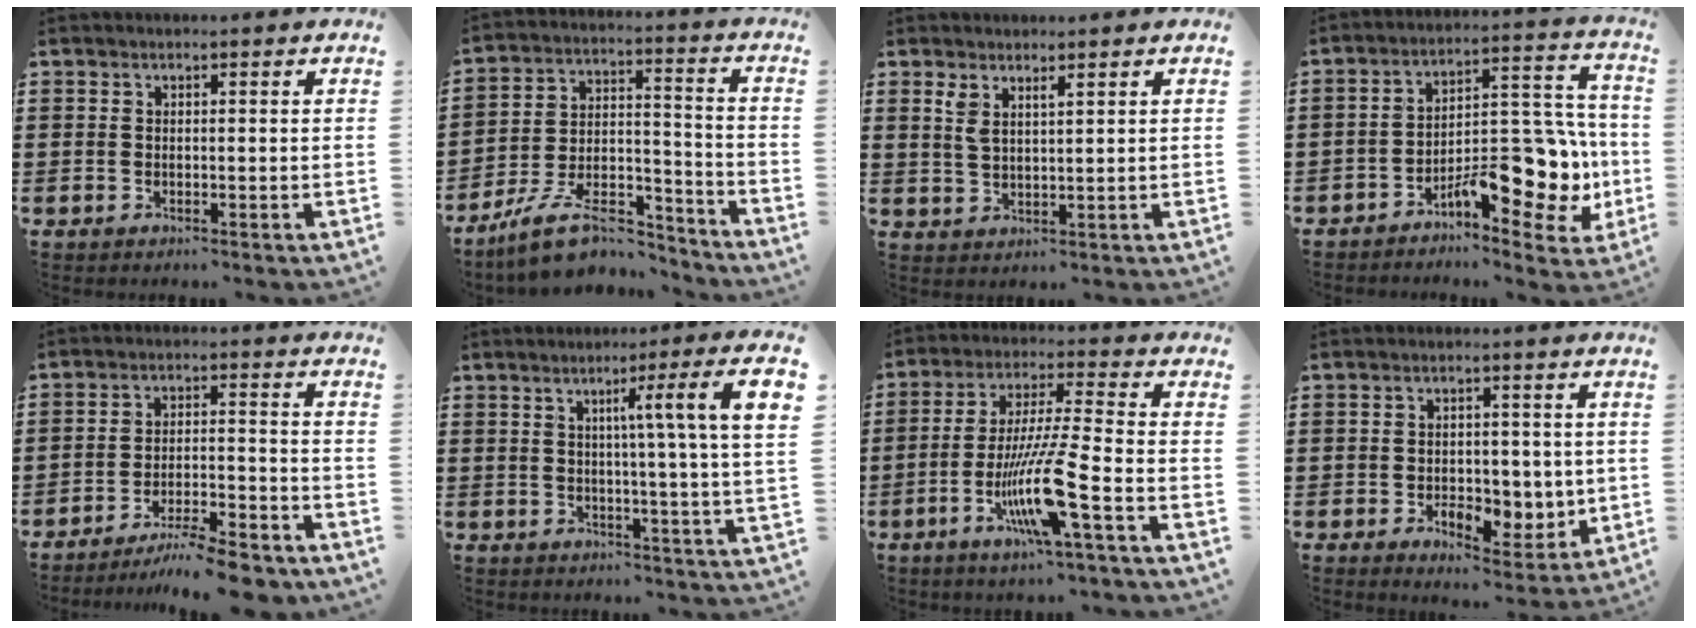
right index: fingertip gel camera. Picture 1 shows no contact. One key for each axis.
{"total": 11.8, "fx": -9.8, "fy": 3.8, "fz": 5.5, "tx": -0.100, "ty": 0.038, "tz": -0.186}
{"total": 2.4, "fx": 1.7, "fy": 0.8, "fz": 1.5, "tx": -0.033, "ty": 0.003, "tz": 0.031}
{"total": 12.9, "fx": -5.9, "fy": 5.7, "fz": 9.9, "tx": -0.128, "ty": 0.011, "tz": -0.102}
{"total": 7.3, "fx": -6.5, "fy": 0.5, "fz": 3.2, "tx": -0.053, "ty": 0.007, "tz": -0.125}
{"total": 8.9, "fx": 2.8, "fy": -1.1, "fz": 8.3, "tx": -0.146, "ty": -0.007, "tz": 0.036}
{"total": 12.1, "fx": -5.0, "fy": 0.6, "fz": 11.0, "tx": -0.228, "ty": -0.012, "tz": -0.100}
{"total": 5.1, "fx": -0.9, "fy": 3.7, "fz": 3.4, "tx": -0.063, "ty": 0.006, "tz": -0.017}